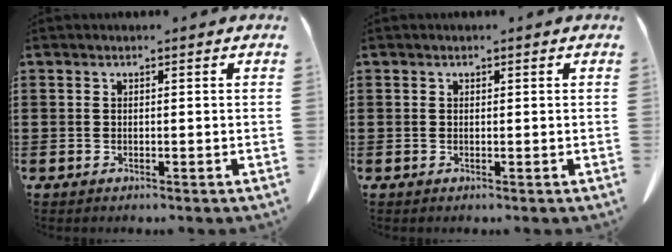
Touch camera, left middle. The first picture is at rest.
{"total": 0.0}